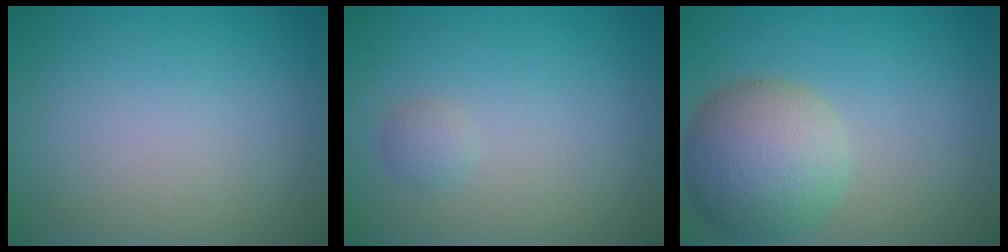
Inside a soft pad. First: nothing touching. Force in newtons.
{"total": 0.9, "press": 0.9, "slide": 0.0}
{"total": 7.0, "press": 7.0, "slide": 0.2}